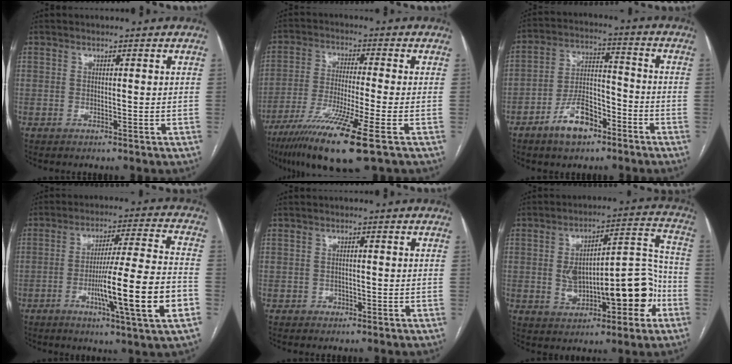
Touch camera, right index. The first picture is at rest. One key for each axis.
{"total": 13.7, "fx": -8.0, "fy": -0.5, "fz": 11.1, "tx": -0.224, "ty": -0.039, "tz": -0.142}
{"total": 9.5, "fx": -5.9, "fy": 4.5, "fz": 6.0, "tx": -0.118, "ty": 0.019, "tz": -0.103}
{"total": 15.8, "fx": -4.8, "fy": -0.4, "fz": 15.1, "tx": -0.251, "ty": -0.009, "tz": -0.077}
{"total": 1.3, "fx": -0.6, "fy": 1.1, "fz": 0.1, "tx": 0.003, "ty": 0.005, "tz": -0.011}
{"total": 16.6, "fx": -3.6, "fy": 6.3, "fz": 14.9, "tx": -0.229, "ty": 0.040, "tz": -0.040}